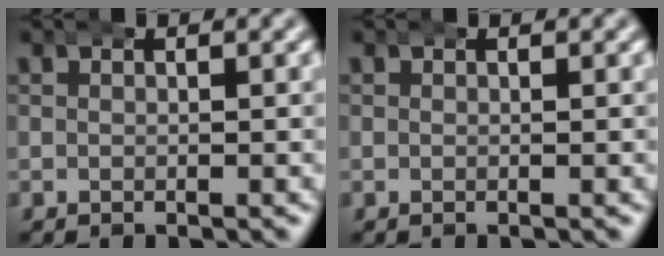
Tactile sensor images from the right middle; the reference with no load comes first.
{"total": 0.0}